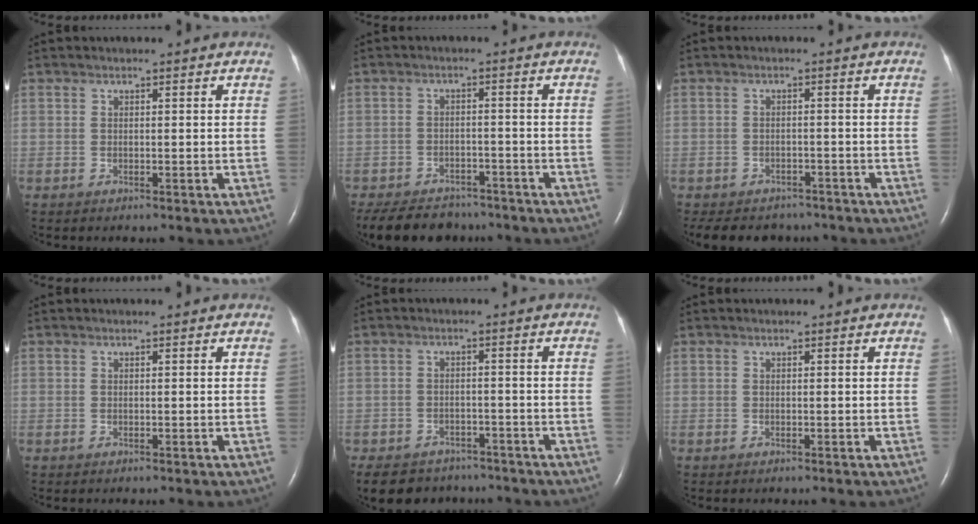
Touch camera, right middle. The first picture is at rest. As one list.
[{"total": 12.0, "force": [-10.0, 5.4, 3.9], "torque": [-0.083, -0.005, -0.136]}, {"total": 10.0, "force": [-8.6, 4.6, 2.6], "torque": [-0.052, -0.001, -0.107]}, {"total": 0.0}, {"total": 10.2, "force": [-8.3, 5.5, 2.5], "torque": [-0.049, -0.002, -0.108]}, {"total": 0.0}]